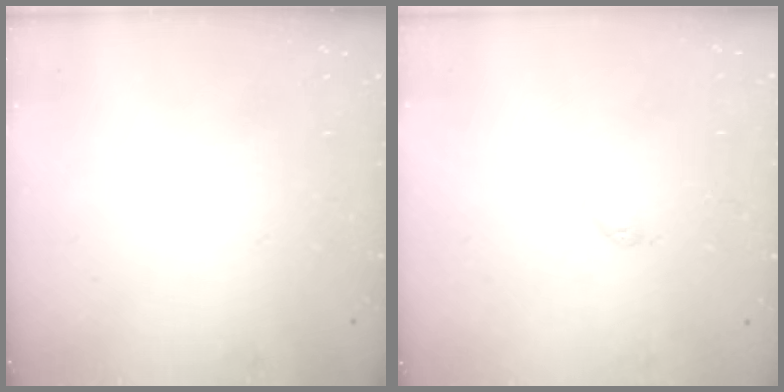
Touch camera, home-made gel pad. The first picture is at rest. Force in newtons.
{"total": 2.4, "press": 2.4, "slide": 0.4}